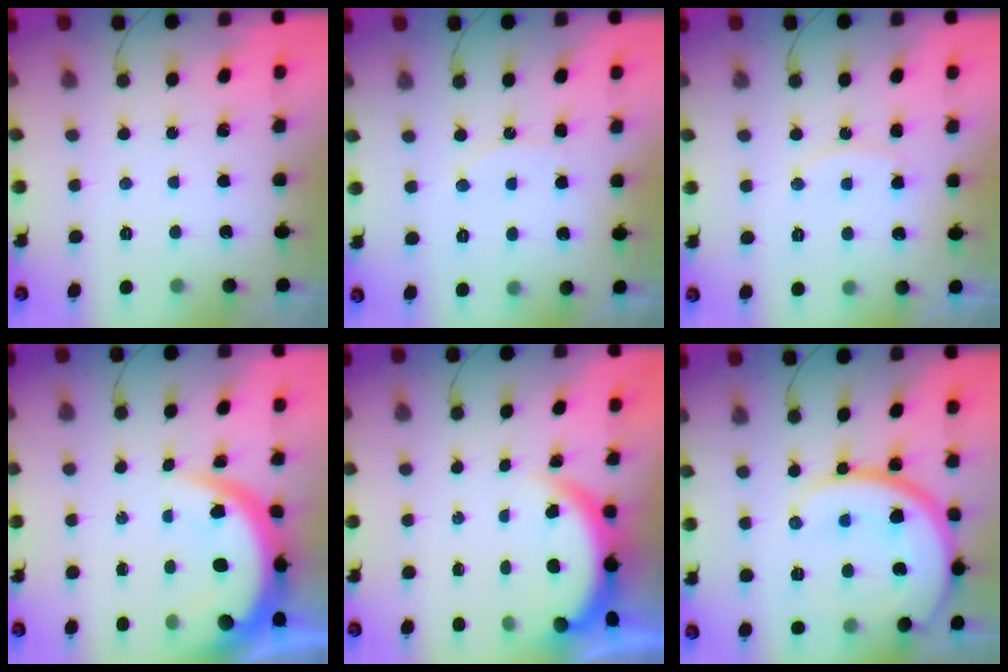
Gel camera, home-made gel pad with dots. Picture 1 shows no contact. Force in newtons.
{"total": 6.4, "press": 6.4, "slide": 0.2}
{"total": 8.9, "press": 8.9, "slide": 0.7}
{"total": 9.5, "press": 9.5, "slide": 0.8}
{"total": 3.8, "press": 3.8, "slide": 0.2}
{"total": 19.4, "press": 19.3, "slide": 1.4}